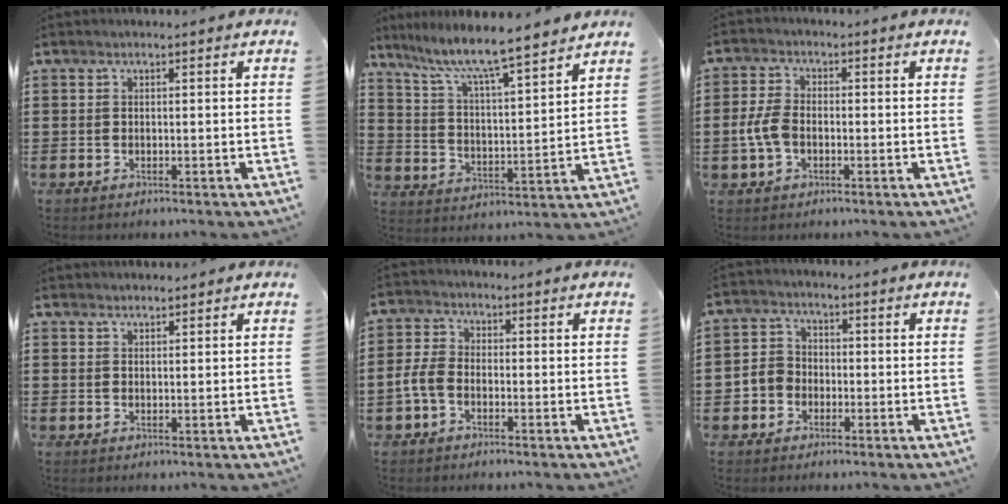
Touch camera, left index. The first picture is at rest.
{"total": 7.0, "force": [6.2, -0.1, 3.4], "torque": [-0.089, -0.044, 0.099]}
{"total": 5.3, "force": [-0.8, 3.4, 4.0], "torque": [-0.103, -0.001, -0.022]}
{"total": 1.6, "force": [1.5, 0.3, 0.0], "torque": [-0.003, 0.001, 0.031]}
{"total": 4.1, "force": [-1.3, 2.4, 3.0], "torque": [-0.077, 0.002, -0.031]}
{"total": 3.7, "force": [-1.6, 3.2, 0.8], "torque": [-0.035, 0.007, -0.039]}